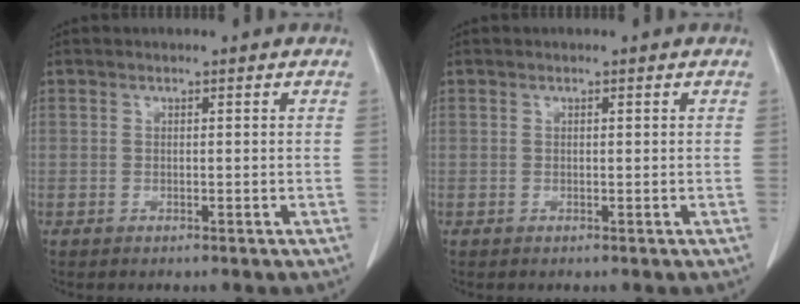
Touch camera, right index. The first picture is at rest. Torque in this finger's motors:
{"motor_torque": [0.20, -0.10, 0.02, 0.01]}